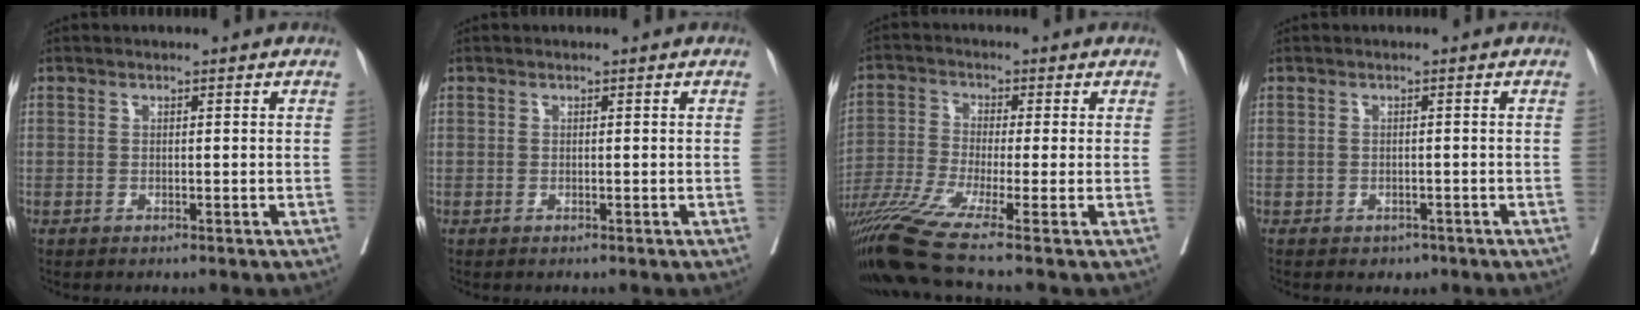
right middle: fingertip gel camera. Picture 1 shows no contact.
{"total": 0.0}
{"total": 12.2, "force": [-8.8, -1.7, 8.3], "torque": [-0.160, -0.032, -0.156]}
{"total": 1.7, "force": [-0.8, 1.4, 0.5], "torque": [-0.005, 0.005, -0.005]}